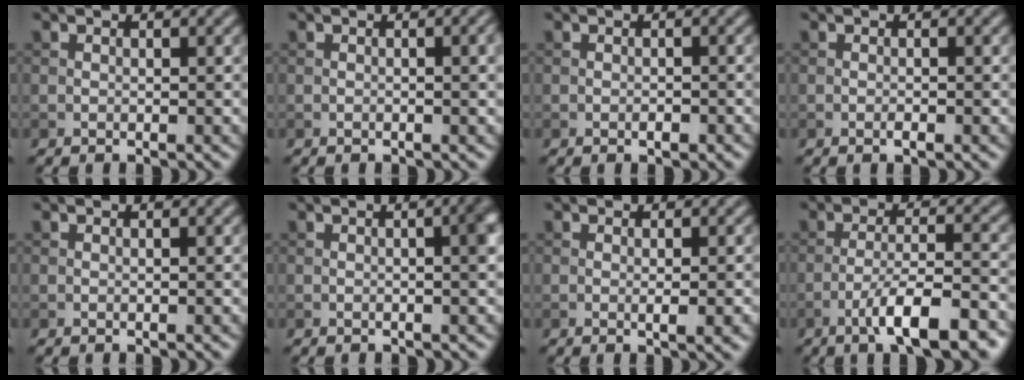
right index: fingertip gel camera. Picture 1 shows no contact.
{"total": 2.6, "force": [0.0, 0.7, 2.5], "torque": [-0.027, 0.002, -0.001]}
{"total": 0.8, "force": [-0.3, 0.4, 0.6], "torque": [-0.010, 0.000, -0.004]}
{"total": 0.6, "force": [-0.2, 0.1, 0.6], "torque": [-0.012, -0.001, -0.004]}
{"total": 0.0}
{"total": 3.5, "force": [0.2, 1.1, 3.3], "torque": [-0.028, 0.012, -0.001]}
{"total": 2.0, "force": [-0.2, 0.4, 1.9], "torque": [-0.026, -0.003, -0.003]}
{"total": 7.8, "force": [-4.5, 1.6, 6.2], "torque": [-0.099, 0.005, -0.075]}